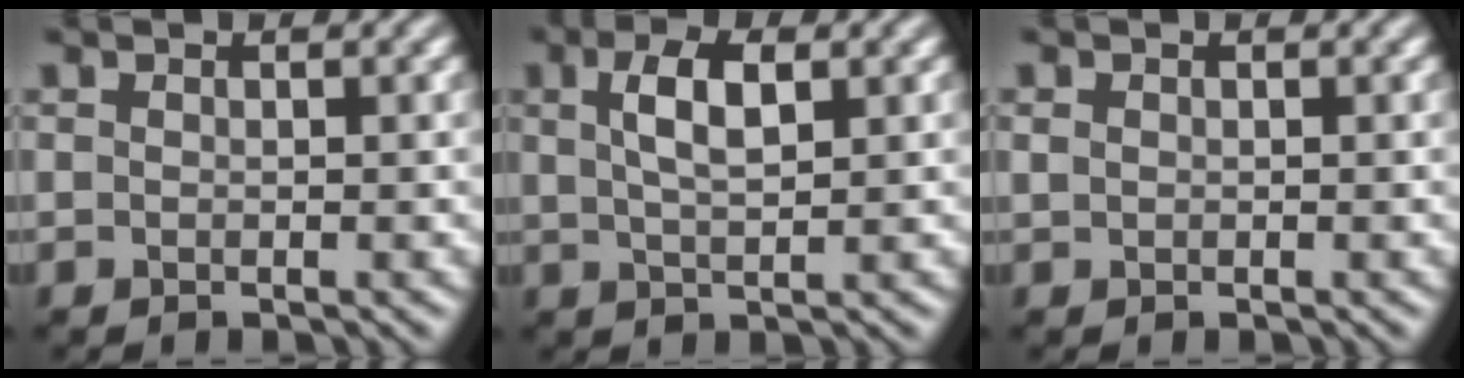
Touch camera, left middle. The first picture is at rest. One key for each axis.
{"total": 3.8, "fx": 1.4, "fy": 1.4, "fz": 3.3, "tx": -0.065, "ty": 0.008, "tz": 0.025}
{"total": 0.6, "fx": 0.2, "fy": 0.5, "fz": 0.2, "tx": -0.003, "ty": 0.001, "tz": 0.003}